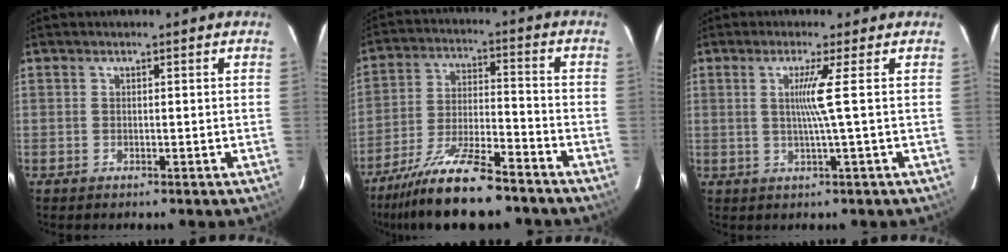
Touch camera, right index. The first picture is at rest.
{"total": 13.4, "force": [-10.7, 1.8, 7.9], "torque": [-0.146, -0.016, -0.188]}
{"total": 4.1, "force": [0.5, -1.7, 3.7], "torque": [-0.070, -0.006, 0.011]}